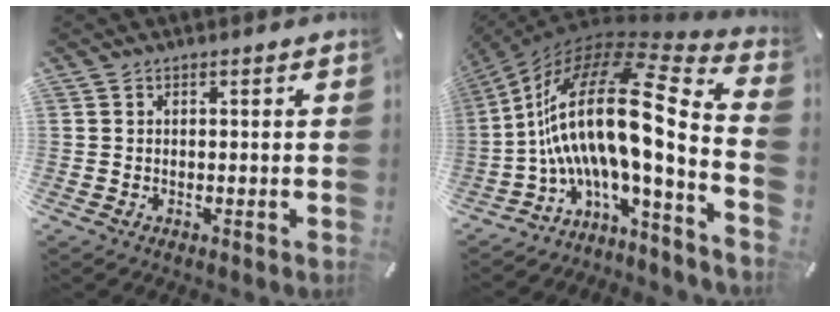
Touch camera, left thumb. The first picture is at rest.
{"total": 21.5, "force": [0.6, 7.6, 20.1], "torque": [-0.419, -0.040, -0.006]}